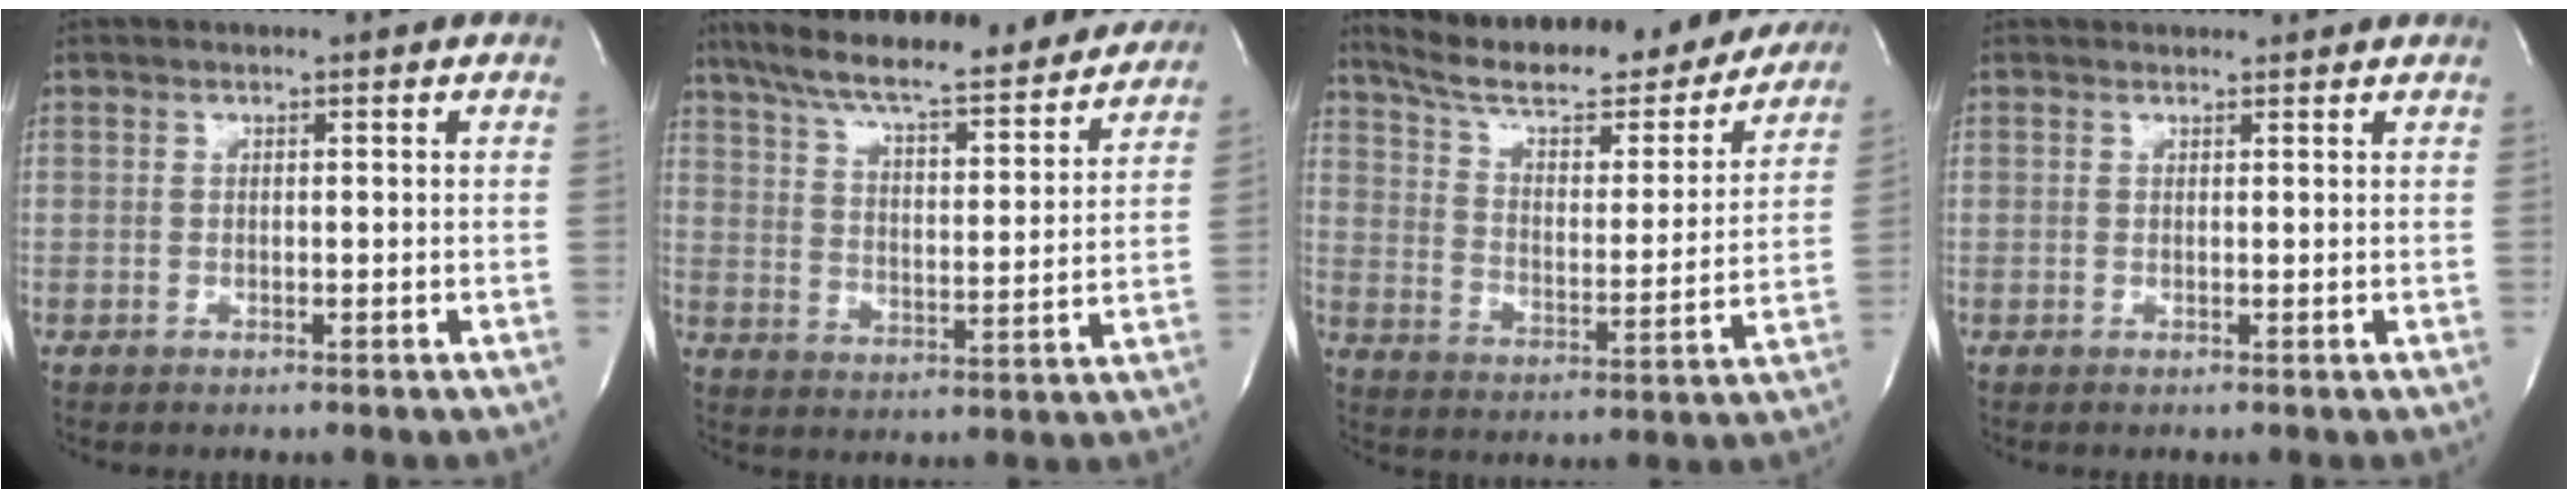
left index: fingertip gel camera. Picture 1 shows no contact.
{"total": 22.2, "force": [19.2, 3.8, 10.3], "torque": [-0.168, 0.009, 0.270]}
{"total": 25.9, "force": [22.6, 6.5, 10.8], "torque": [-0.176, -0.012, 0.311]}
{"total": 2.7, "force": [2.6, 0.5, 0.1], "torque": [-0.006, 0.019, 0.032]}